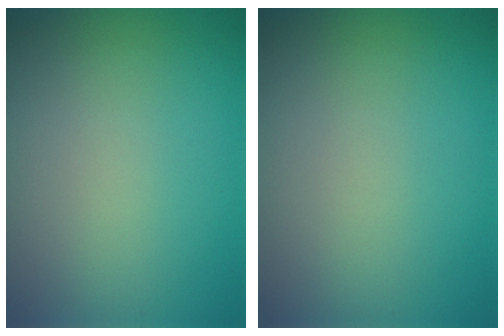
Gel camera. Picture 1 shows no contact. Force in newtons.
{"total": 0.0}